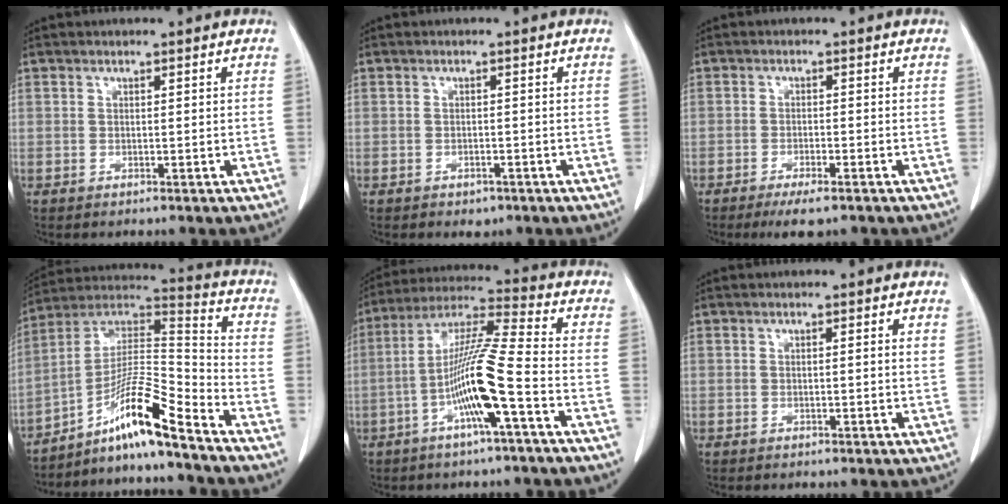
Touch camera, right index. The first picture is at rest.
{"total": 1.6, "force": [-0.9, 1.1, 0.7], "torque": [-0.012, 0.002, -0.003]}
{"total": 4.2, "force": [-2.9, 0.8, 2.9], "torque": [-0.050, -0.007, -0.041]}
{"total": 13.1, "force": [-9.1, 0.0, 9.4], "torque": [-0.175, 0.018, -0.161]}
{"total": 12.5, "force": [-4.1, -0.2, 11.8], "torque": [-0.230, 0.009, -0.083]}
{"total": 0.7, "force": [0.3, -0.1, 0.6], "torque": [-0.009, 0.001, 0.003]}